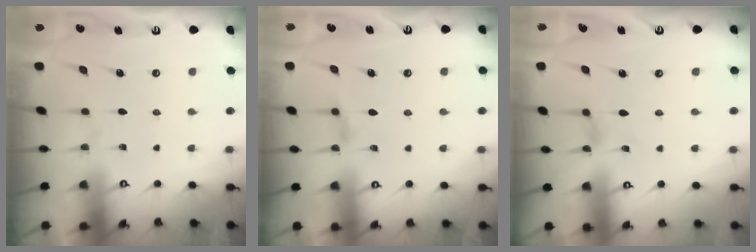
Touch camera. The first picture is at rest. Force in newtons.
{"total": 2.9, "press": 2.8, "slide": 0.5}
{"total": 0.0}